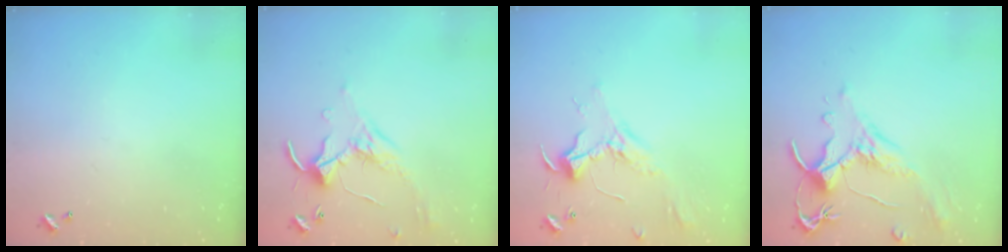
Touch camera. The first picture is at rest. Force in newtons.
{"total": 0.7, "press": 0.6, "slide": 0.4}
{"total": 2.3, "press": 2.2, "slide": 0.7}
{"total": 1.6, "press": 1.1, "slide": 1.2}